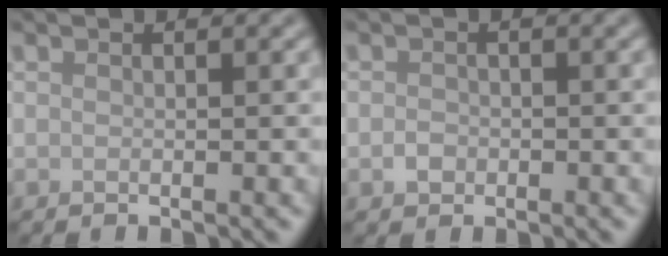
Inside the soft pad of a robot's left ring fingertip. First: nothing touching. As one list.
[{"total": 1.1, "force": [-0.4, 0.9, 0.4], "torque": [-0.005, -0.002, -0.009]}]